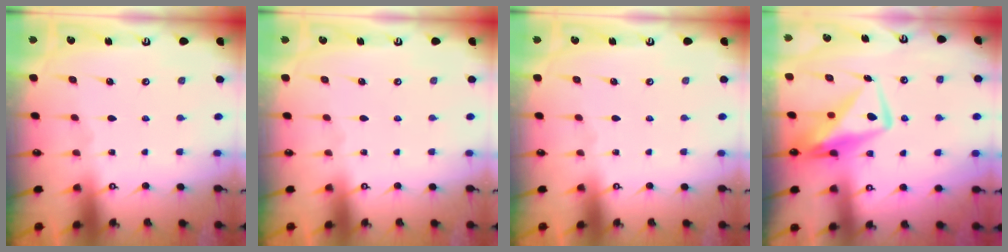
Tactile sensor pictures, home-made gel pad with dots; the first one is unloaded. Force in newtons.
{"total": 0.0}
{"total": 0.0}
{"total": 11.1, "press": 11.1, "slide": 1.0}